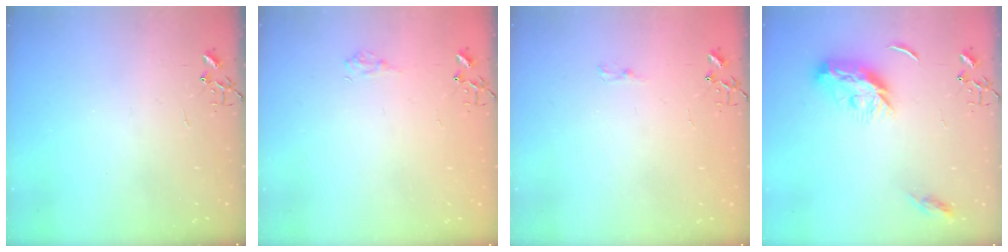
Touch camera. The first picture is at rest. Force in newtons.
{"total": 5.9, "press": 5.9, "slide": 0.6}
{"total": 4.7, "press": 4.6, "slide": 0.5}
{"total": 11.4, "press": 11.4, "slide": 0.8}